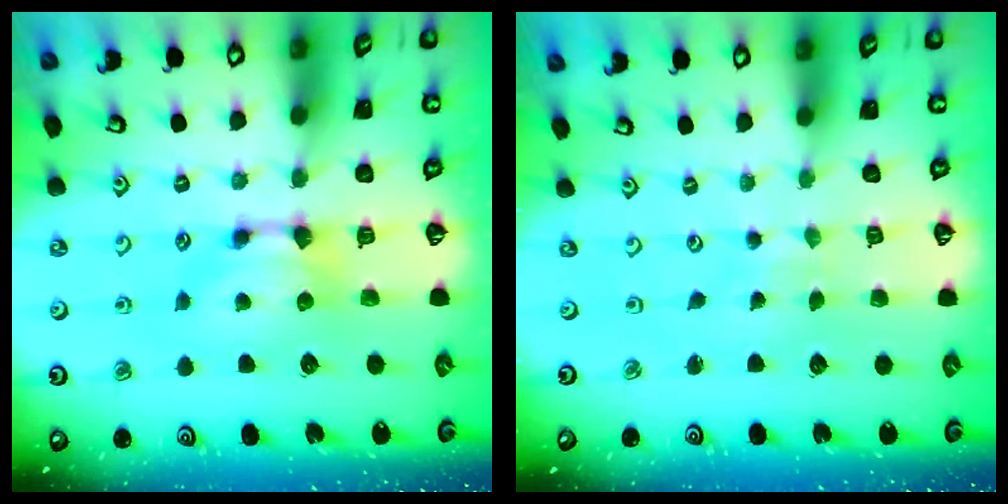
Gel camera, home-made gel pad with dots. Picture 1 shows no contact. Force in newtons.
{"total": 5.1, "press": 5.1, "slide": 0.2}